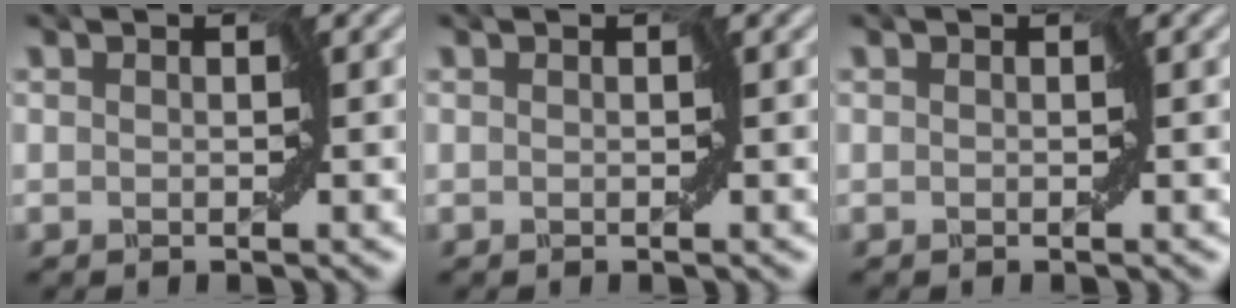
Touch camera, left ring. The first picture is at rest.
{"total": 0.0}
{"total": 0.0}